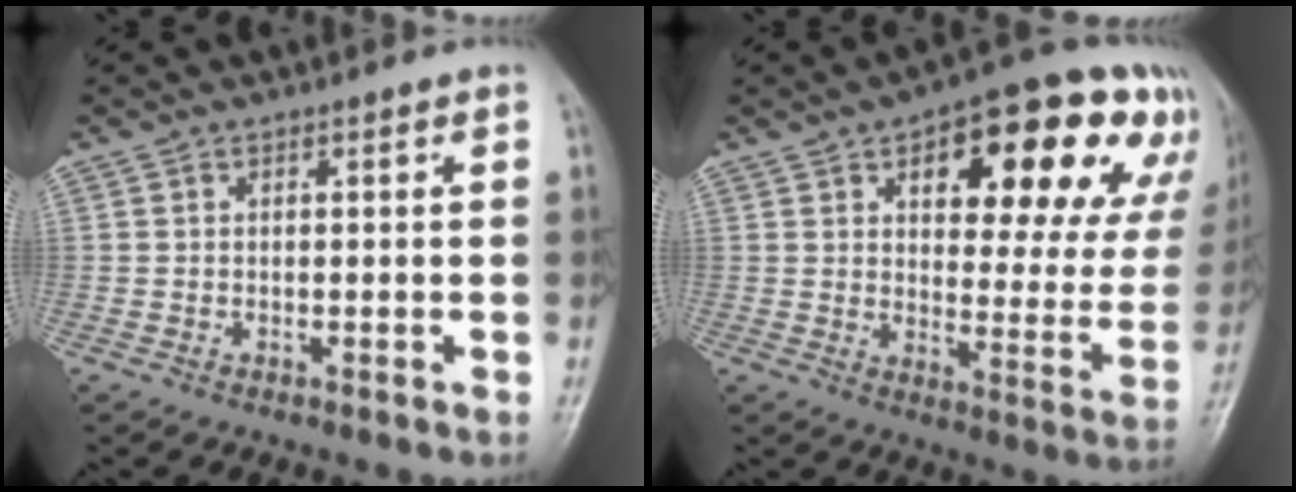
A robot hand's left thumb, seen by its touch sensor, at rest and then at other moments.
{"total": 23.7, "force": [11.6, 10.6, 17.8], "torque": [-0.179, -0.007, 0.158]}